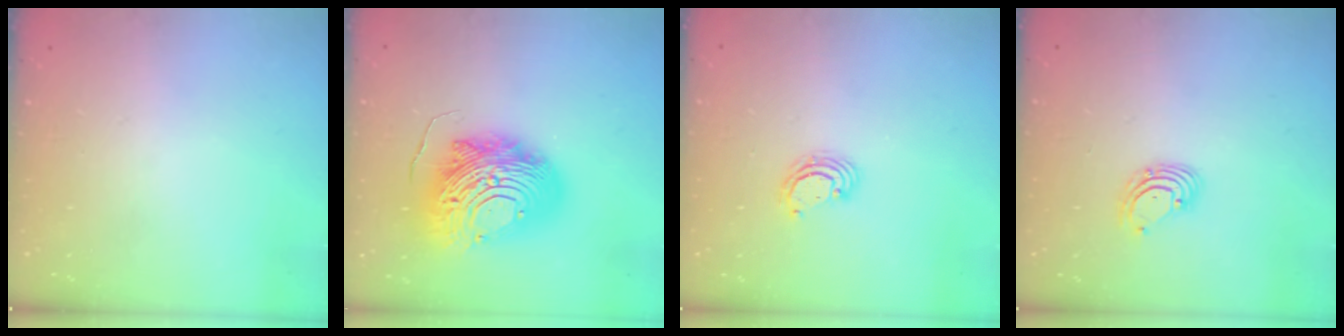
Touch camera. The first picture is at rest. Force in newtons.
{"total": 20.1, "press": 20.0, "slide": 2.0}
{"total": 3.2, "press": 3.2, "slide": 0.1}
{"total": 2.6, "press": 2.6, "slide": 0.1}